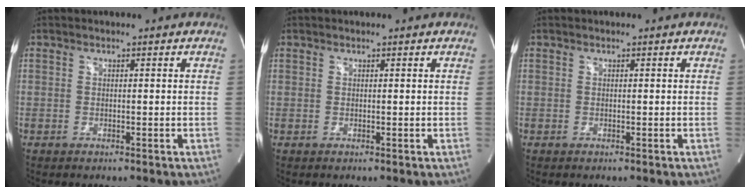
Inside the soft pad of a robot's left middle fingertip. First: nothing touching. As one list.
[{"total": 0.0}, {"total": 0.0}]